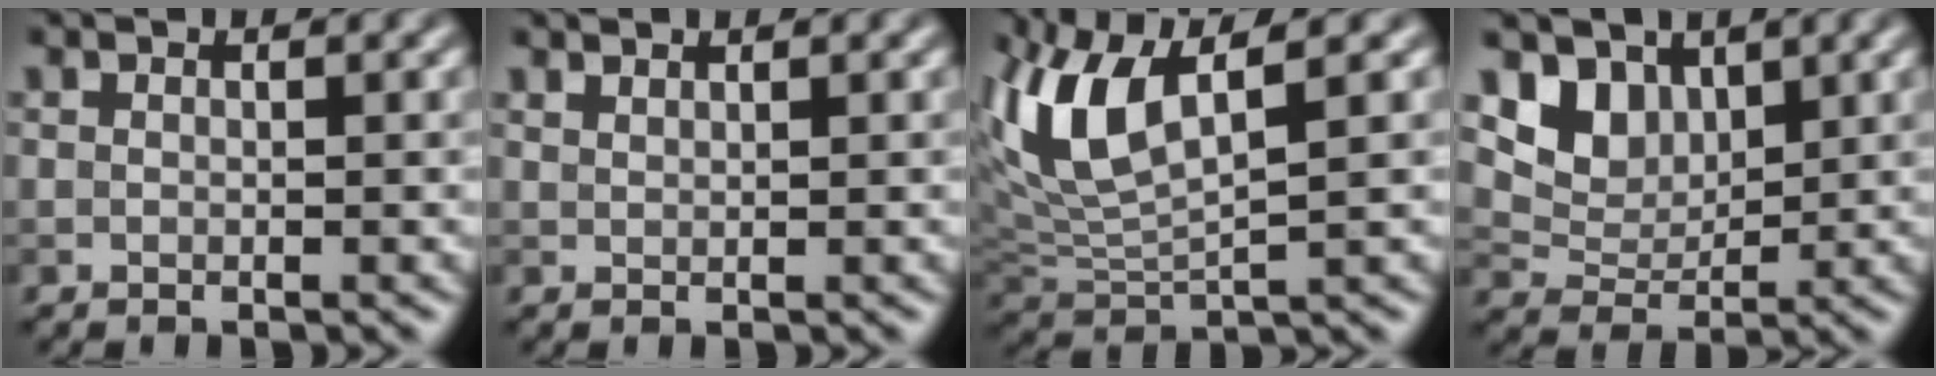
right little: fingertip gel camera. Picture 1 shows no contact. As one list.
[{"total": 0.9, "force": [0.8, 0.0, 0.2], "torque": [-0.002, -0.004, 0.013]}, {"total": 7.4, "force": [3.0, 2.6, 6.2], "torque": [-0.145, 0.008, 0.058]}, {"total": 4.7, "force": [2.9, 3.1, 2.0], "torque": [-0.050, -0.025, 0.068]}]